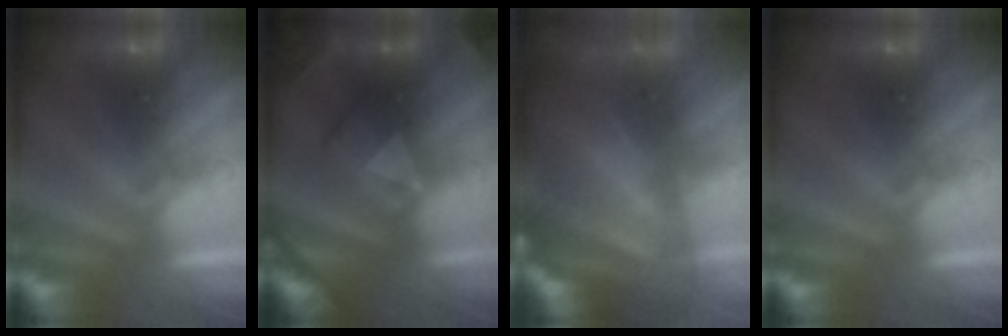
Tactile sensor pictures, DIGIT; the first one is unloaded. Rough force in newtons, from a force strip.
{"total": 2.6}
{"total": 8.6}
{"total": 0.0}